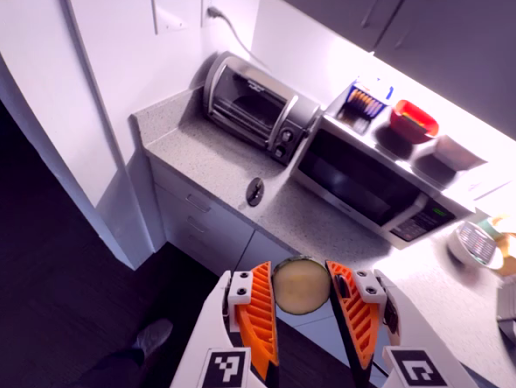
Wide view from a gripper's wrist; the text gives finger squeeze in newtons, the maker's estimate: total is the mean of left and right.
{"total": 10.1, "left": 10.4, "right": 9.7}